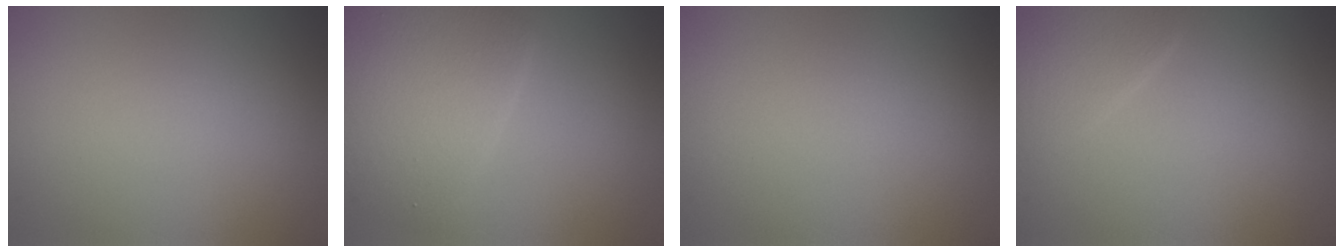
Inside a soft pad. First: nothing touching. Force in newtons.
{"total": 5.5, "press": 5.5, "slide": 0.1}
{"total": 0.0}
{"total": 2.0, "press": 2.0, "slide": 0.1}